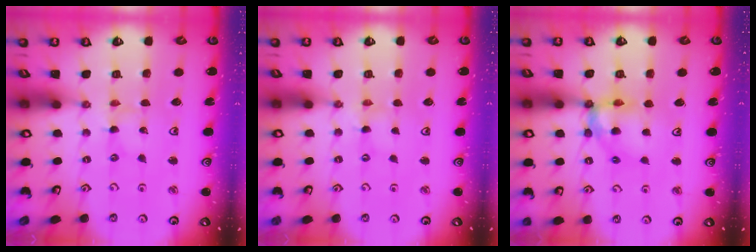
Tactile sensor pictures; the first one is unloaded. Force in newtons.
{"total": 0.0}
{"total": 13.0, "press": 12.9, "slide": 1.6}